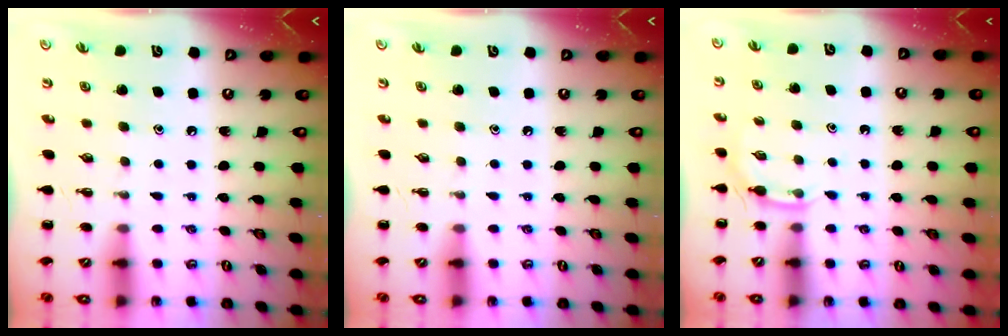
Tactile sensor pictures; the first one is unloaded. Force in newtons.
{"total": 0.0}
{"total": 3.5, "press": 3.3, "slide": 1.2}